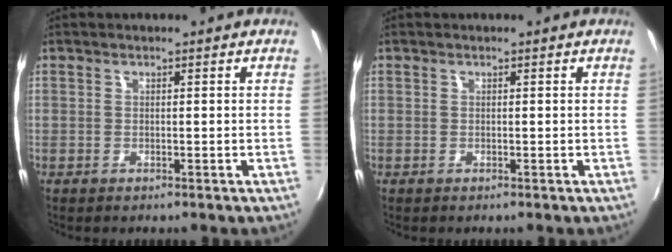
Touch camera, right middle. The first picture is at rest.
{"total": 0.0}